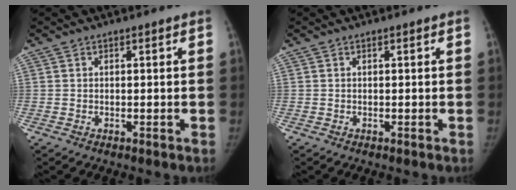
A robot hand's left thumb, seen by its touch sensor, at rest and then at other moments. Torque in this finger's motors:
{"motor_torque": [0.05, 0.00, 0.06, -0.07, 0.01]}